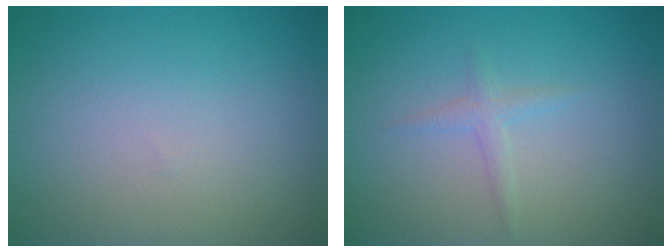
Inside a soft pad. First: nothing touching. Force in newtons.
{"total": 1.2, "press": 1.2, "slide": 0.0}